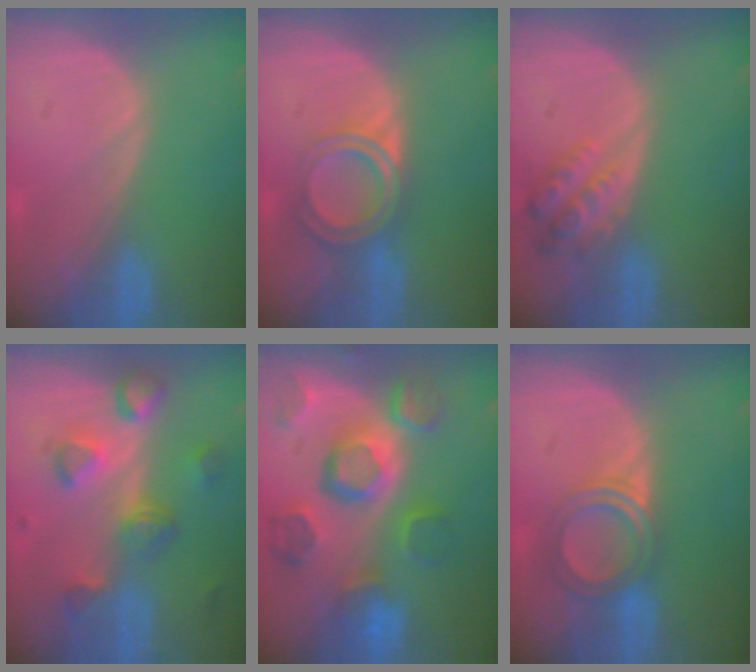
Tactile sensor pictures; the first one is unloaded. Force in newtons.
{"total": 6.4, "press": 5.4, "slide": 3.4}
{"total": 5.4, "press": 5.0, "slide": 2.1}
{"total": 8.0, "press": 7.3, "slide": 3.1}
{"total": 12.0, "press": 10.3, "slide": 6.2}
{"total": 5.2, "press": 5.1, "slide": 0.3}